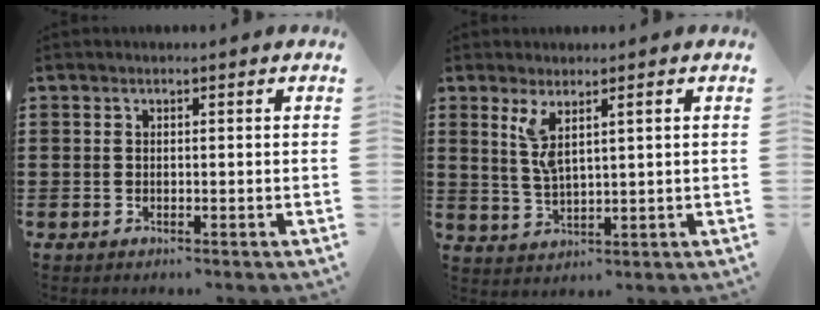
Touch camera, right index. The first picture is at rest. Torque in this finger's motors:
{"motor_torque": [-0.01, 0.18, 0.33, 0.06]}